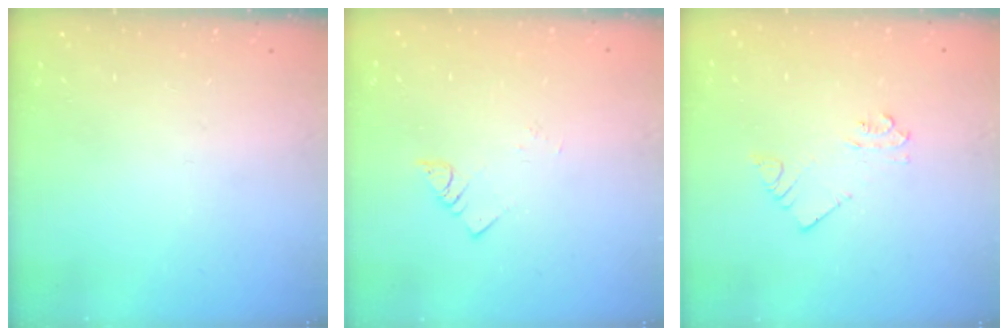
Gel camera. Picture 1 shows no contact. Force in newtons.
{"total": 1.9, "press": 1.9, "slide": 0.1}
{"total": 3.2, "press": 3.2, "slide": 0.2}